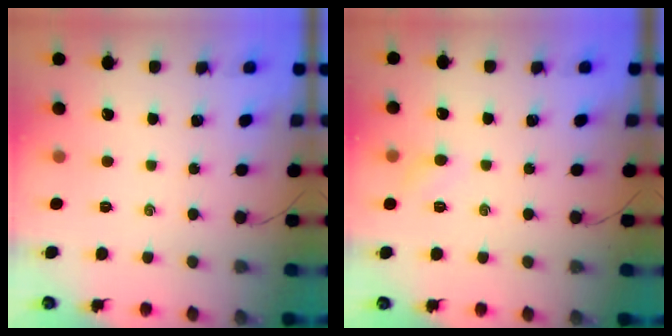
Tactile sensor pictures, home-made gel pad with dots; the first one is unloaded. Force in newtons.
{"total": 4.2, "press": 4.1, "slide": 1.2}